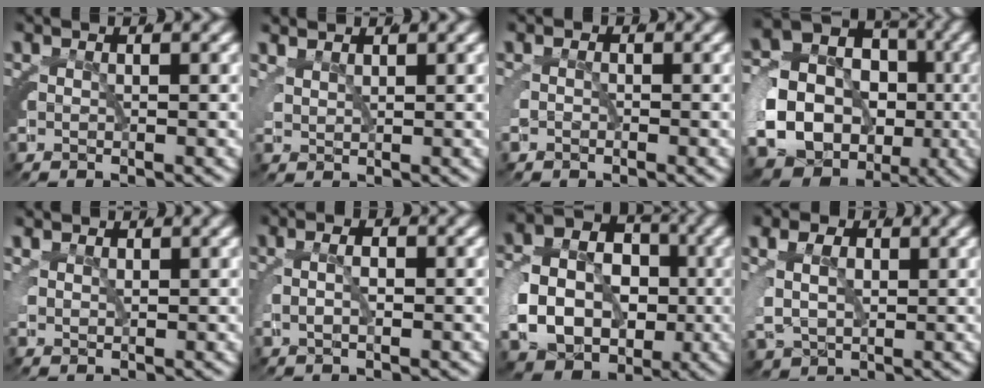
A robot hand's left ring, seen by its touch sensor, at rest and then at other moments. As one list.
[{"total": 2.1, "force": [1.8, 0.6, 0.7], "torque": [-0.012, 0.005, 0.035]}, {"total": 0.7, "force": [-0.6, 0.4, 0.2], "torque": [-0.004, -0.001, -0.013]}, {"total": 20.1, "force": [-3.7, 17.7, 8.8], "torque": [-0.209, -0.071, -0.068]}, {"total": 1.6, "force": [1.2, 0.7, 0.7], "torque": [-0.015, 0.001, 0.025]}, {"total": 2.1, "force": [-0.1, 0.7, 2.0], "torque": [-0.022, 0.008, -0.006]}, {"total": 14.3, "force": [-2.7, 11.8, 7.6], "torque": [-0.152, -0.045, -0.049]}, {"total": 5.4, "force": [0.4, 4.5, 3.0], "torque": [-0.071, -0.023, 0.015]}]